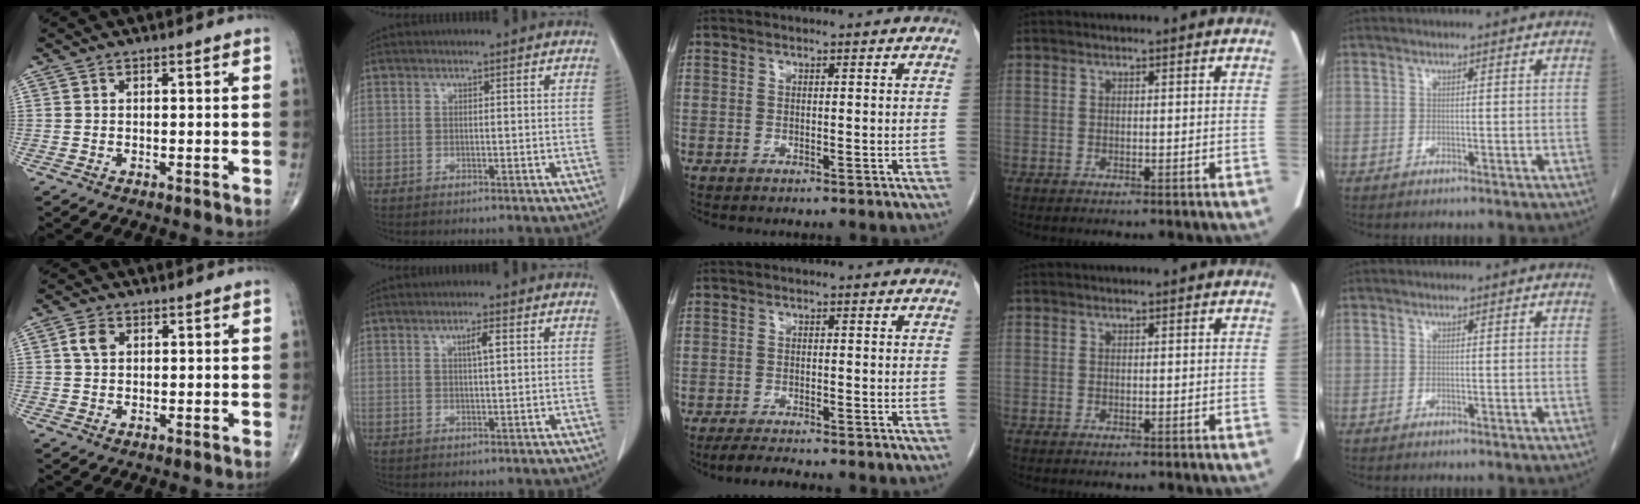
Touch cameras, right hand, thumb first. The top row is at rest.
{"thumb": {"total": 3.1, "force": [0.9, 2.1, 2.0], "torque": [-0.038, 0.004, 0.016]}, "index": {"total": 2.2, "force": [0.8, 0.2, 2.1], "torque": [-0.036, 0.000, 0.014]}, "middle": {"total": 3.1, "force": [-2.8, 0.0, 1.3], "torque": [-0.028, -0.012, -0.049]}}